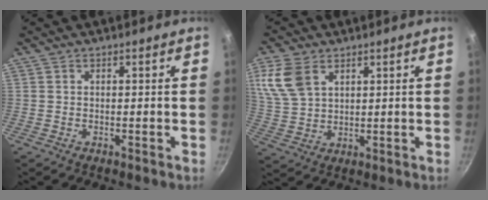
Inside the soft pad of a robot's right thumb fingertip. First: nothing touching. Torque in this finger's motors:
{"motor_torque": [-1.07, 1.05, 0.41, -0.32, 0.24]}